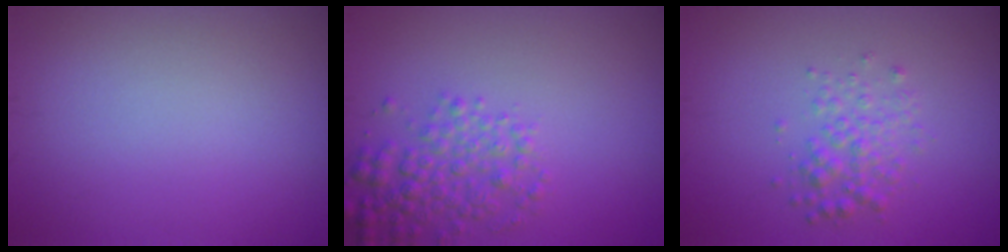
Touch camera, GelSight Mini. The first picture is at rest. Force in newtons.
{"total": 3.3, "press": 3.3, "slide": 0.1}
{"total": 2.3, "press": 2.3, "slide": 0.1}